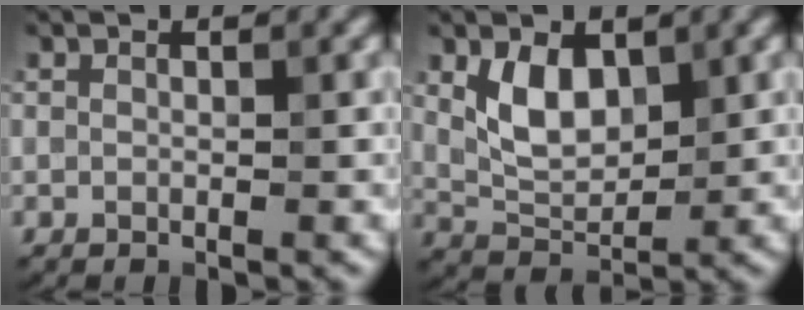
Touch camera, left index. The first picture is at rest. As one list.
[{"total": 3.9, "force": [1.3, 2.3, 2.9], "torque": [-0.061, -0.006, 0.027]}]